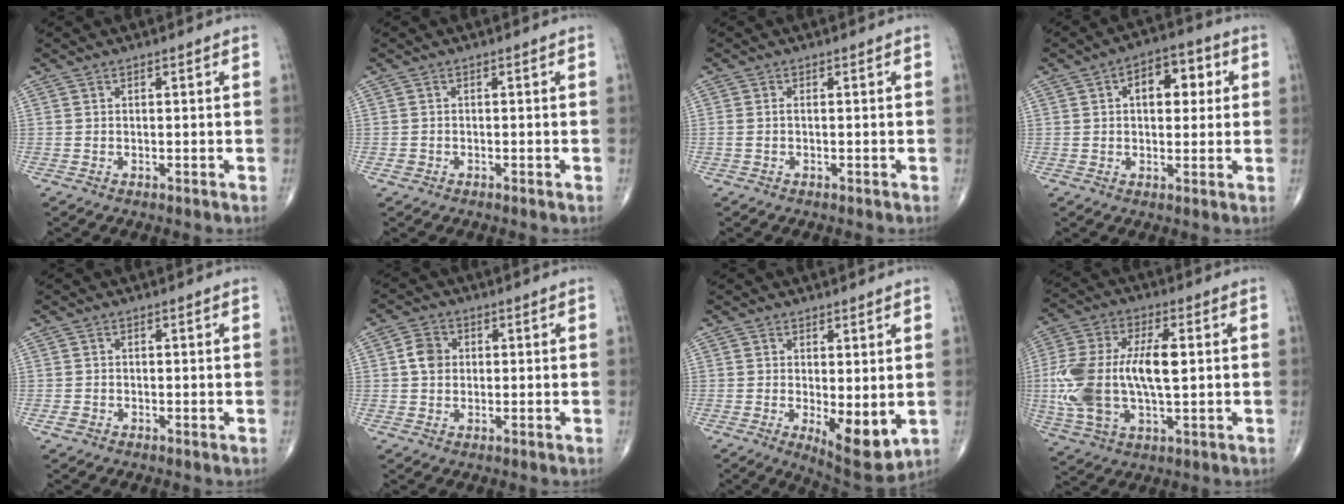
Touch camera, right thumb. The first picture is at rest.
{"total": 0.7, "force": [-0.4, 0.6, 0.2], "torque": [-0.005, 0.002, -0.008]}
{"total": 0.9, "force": [-0.1, 0.3, 0.9], "torque": [-0.023, 0.000, -0.002]}
{"total": 9.1, "force": [2.2, 5.3, 7.1], "torque": [-0.072, 0.013, 0.028]}
{"total": 1.1, "force": [-0.5, 0.8, 0.5], "torque": [-0.012, 0.002, -0.009]}
{"total": 4.3, "force": [0.6, 3.5, 2.4], "torque": [-0.035, 0.003, 0.005]}
{"total": 8.7, "force": [-1.2, 3.3, 7.9], "torque": [-0.107, -0.026, -0.006]}
{"total": 18.1, "force": [0.4, 8.6, 15.9], "torque": [-0.348, 0.008, 0.010]}